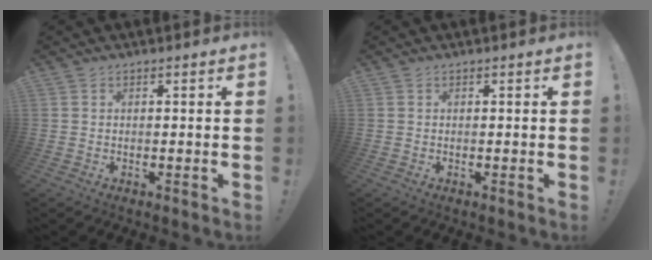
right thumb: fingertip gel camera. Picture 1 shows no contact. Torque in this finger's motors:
{"motor_torque": [-0.13, -0.02, -0.15, 0.30, 0.04]}